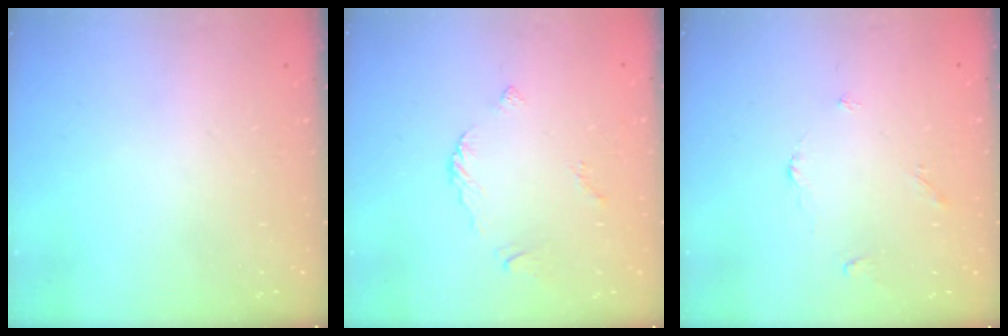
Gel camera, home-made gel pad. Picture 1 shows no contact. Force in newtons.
{"total": 3.5, "press": 3.5, "slide": 0.2}
{"total": 3.0, "press": 2.9, "slide": 0.5}